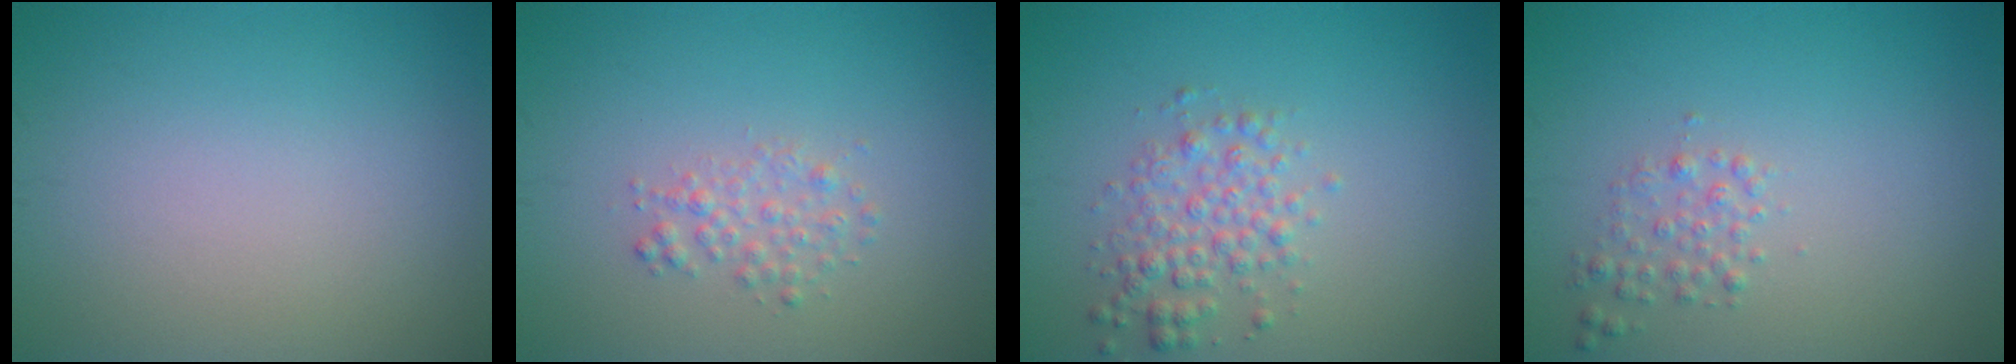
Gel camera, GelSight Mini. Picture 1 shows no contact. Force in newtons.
{"total": 1.6, "press": 1.6, "slide": 0.1}
{"total": 2.8, "press": 2.8, "slide": 0.0}
{"total": 1.5, "press": 1.5, "slide": 0.0}